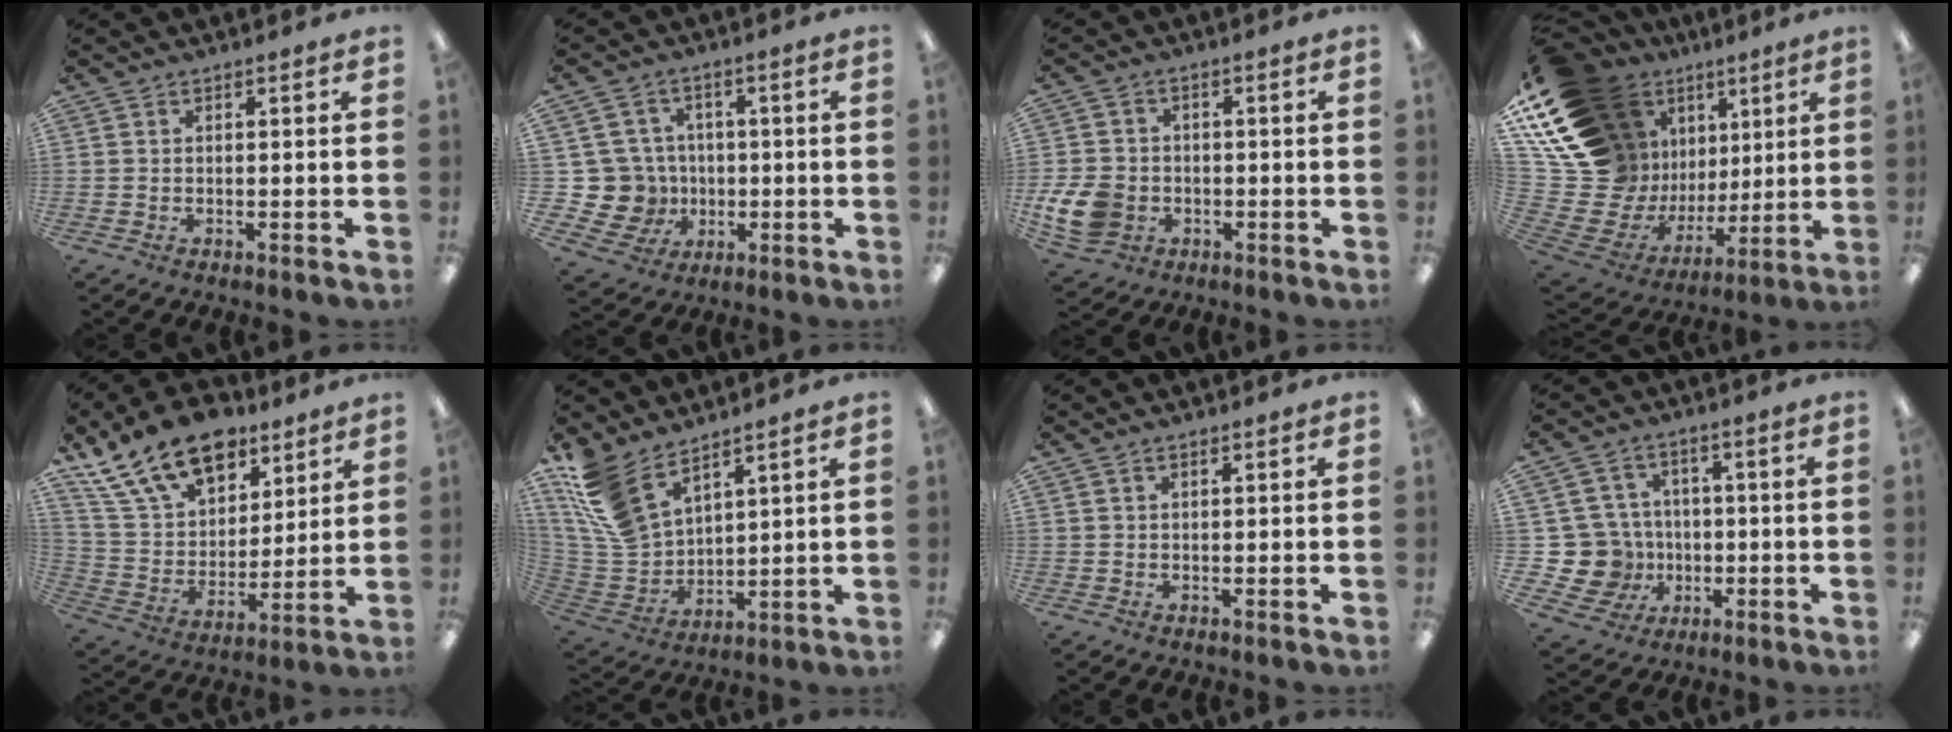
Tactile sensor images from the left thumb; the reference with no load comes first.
{"total": 10.9, "force": [-0.9, 10.5, 2.9], "torque": [-0.090, 0.011, -0.004]}
{"total": 9.3, "force": [-2.5, 7.4, 5.1], "torque": [-0.120, 0.012, -0.046]}
{"total": 20.8, "force": [10.5, 15.1, 9.8], "torque": [-0.190, -0.102, 0.239]}
{"total": 19.6, "force": [13.5, 10.7, 9.2], "torque": [-0.166, -0.071, 0.246]}
{"total": 14.6, "force": [10.3, 7.2, 7.4], "torque": [-0.195, -0.043, 0.200]}
{"total": 0.9, "force": [0.7, 0.4, 0.4], "torque": [-0.009, 0.002, 0.012]}
{"total": 12.8, "force": [-2.1, 12.0, 4.2], "torque": [-0.116, 0.018, -0.025]}